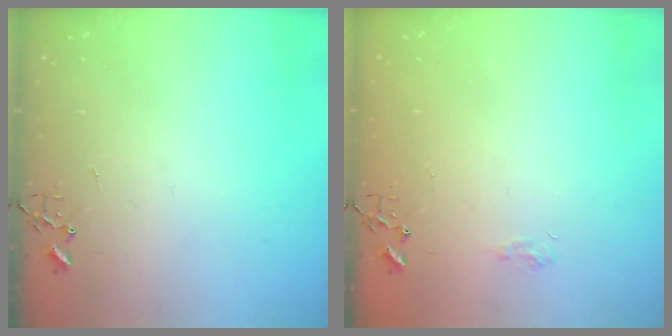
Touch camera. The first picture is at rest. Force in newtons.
{"total": 6.1, "press": 6.1, "slide": 0.8}